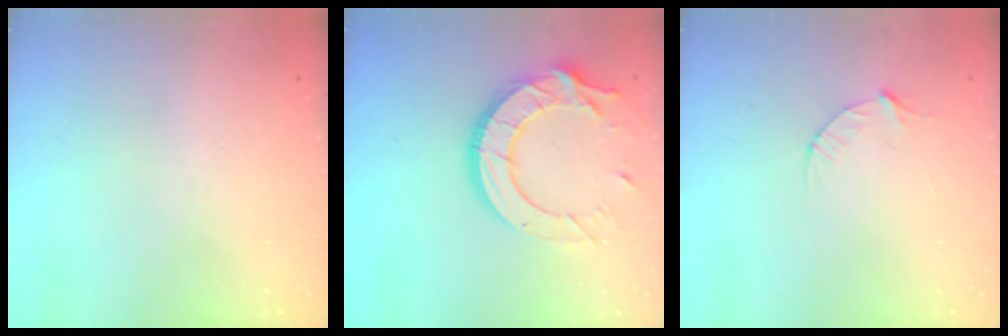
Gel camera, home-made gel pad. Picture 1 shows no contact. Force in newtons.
{"total": 16.0, "press": 15.9, "slide": 1.4}
{"total": 4.1, "press": 4.1, "slide": 0.4}